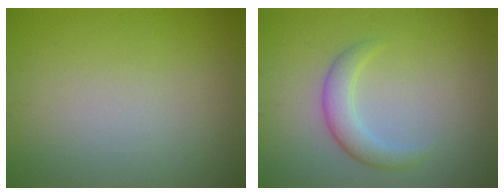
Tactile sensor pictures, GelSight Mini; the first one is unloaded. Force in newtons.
{"total": 2.4, "press": 2.4, "slide": 0.2}